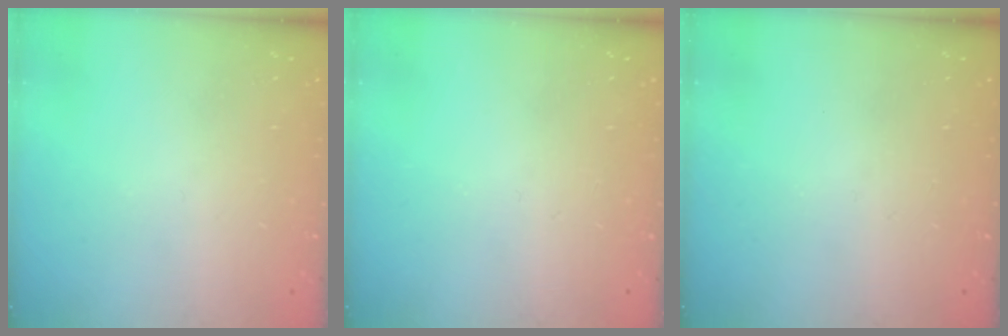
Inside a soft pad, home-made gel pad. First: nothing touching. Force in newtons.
{"total": 0.0}
{"total": 0.0}